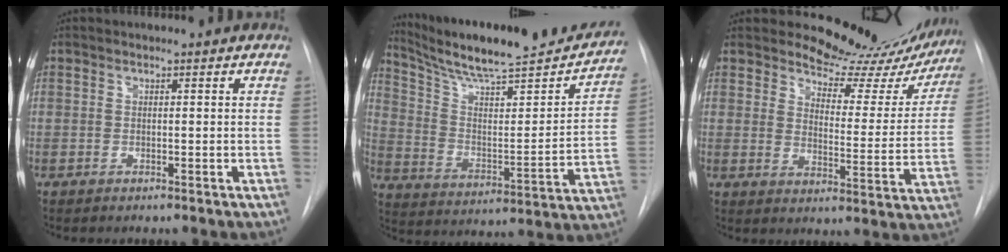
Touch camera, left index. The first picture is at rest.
{"total": 24.6, "force": [22.2, 2.8, 10.2], "torque": [-0.158, -0.039, 0.322]}
{"total": 15.2, "force": [14.2, 4.8, 2.3], "torque": [-0.009, -0.050, 0.160]}